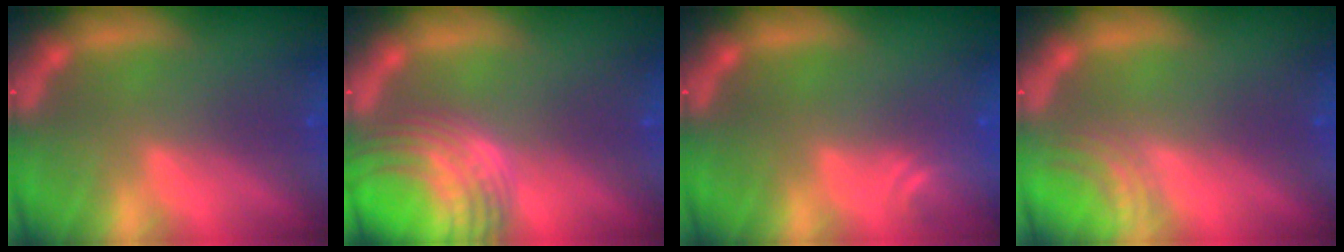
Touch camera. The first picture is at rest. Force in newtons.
{"total": 9.5}
{"total": 2.4}
{"total": 2.5}